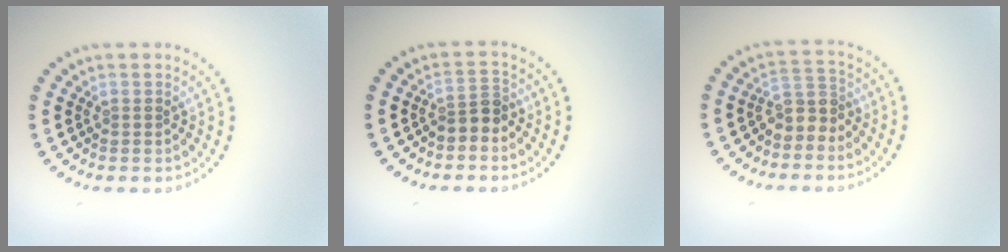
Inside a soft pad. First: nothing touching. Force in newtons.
{"total": 1.9, "press": 1.5, "slide": 1.1}
{"total": 2.6, "press": 2.1, "slide": 1.6}